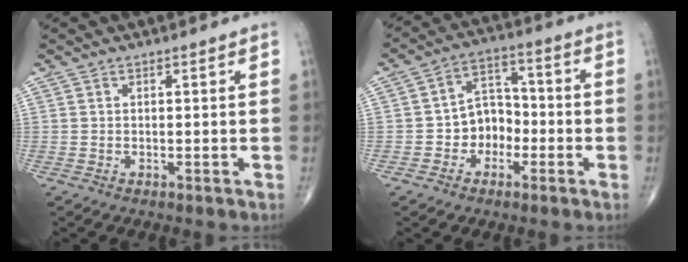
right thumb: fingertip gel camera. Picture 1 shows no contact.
{"total": 8.2, "force": [-2.3, 6.6, 4.3], "torque": [-0.028, 0.041, -0.050]}